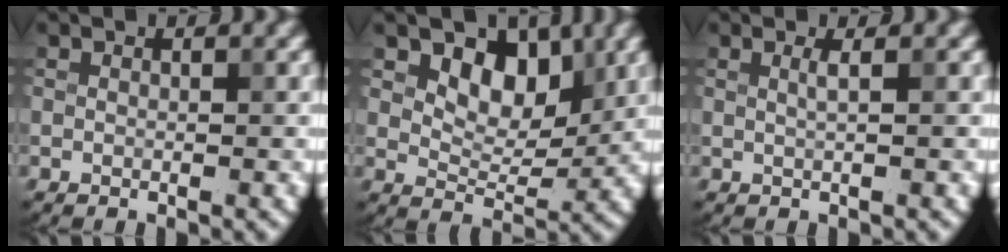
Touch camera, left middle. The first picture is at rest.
{"total": 4.9, "force": [2.4, 3.0, 3.0], "torque": [-0.044, -0.009, 0.030]}
{"total": 1.1, "force": [0.3, 0.4, 1.0], "torque": [-0.013, 0.001, 0.002]}